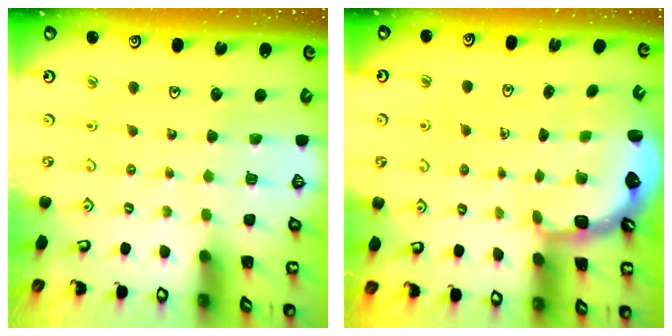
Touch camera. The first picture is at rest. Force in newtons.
{"total": 2.5, "press": 2.1, "slide": 1.3}